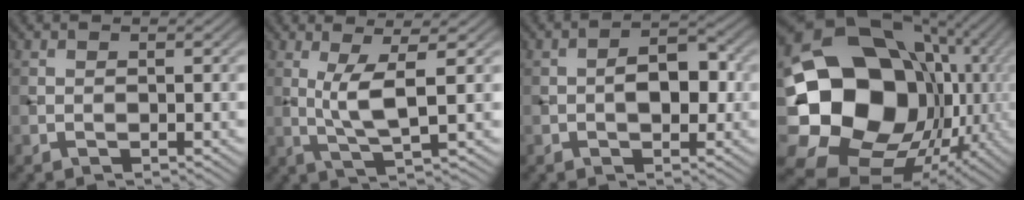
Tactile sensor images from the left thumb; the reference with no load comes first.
{"total": 5.0, "force": [1.0, 0.6, 4.8], "torque": [-0.107, 0.002, 0.027]}
{"total": 4.4, "force": [-0.3, 2.5, 3.6], "torque": [-0.050, 0.004, -0.010]}
{"total": 20.5, "force": [-0.2, 16.9, 11.5], "torque": [-0.254, -0.026, 0.012]}